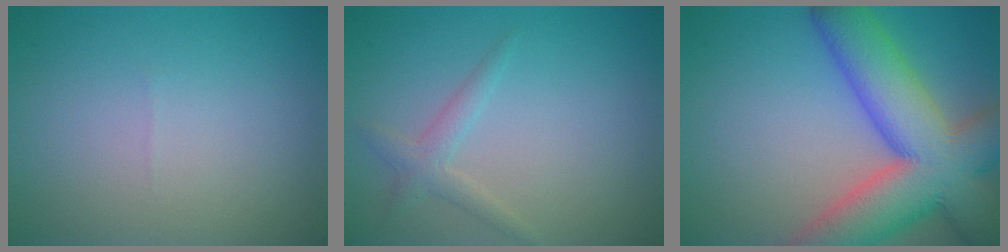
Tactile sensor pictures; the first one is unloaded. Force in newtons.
{"total": 1.7, "press": 1.7, "slide": 0.0}
{"total": 12.9, "press": 12.9, "slide": 0.7}